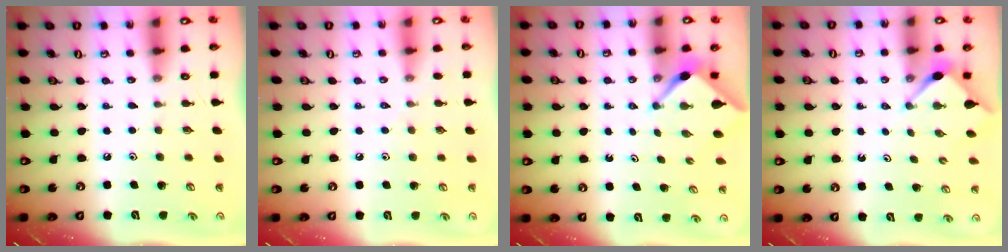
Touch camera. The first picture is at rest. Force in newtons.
{"total": 3.6, "press": 3.5, "slide": 0.6}
{"total": 2.1, "press": 2.1, "slide": 0.3}
{"total": 2.8, "press": 2.8, "slide": 0.3}